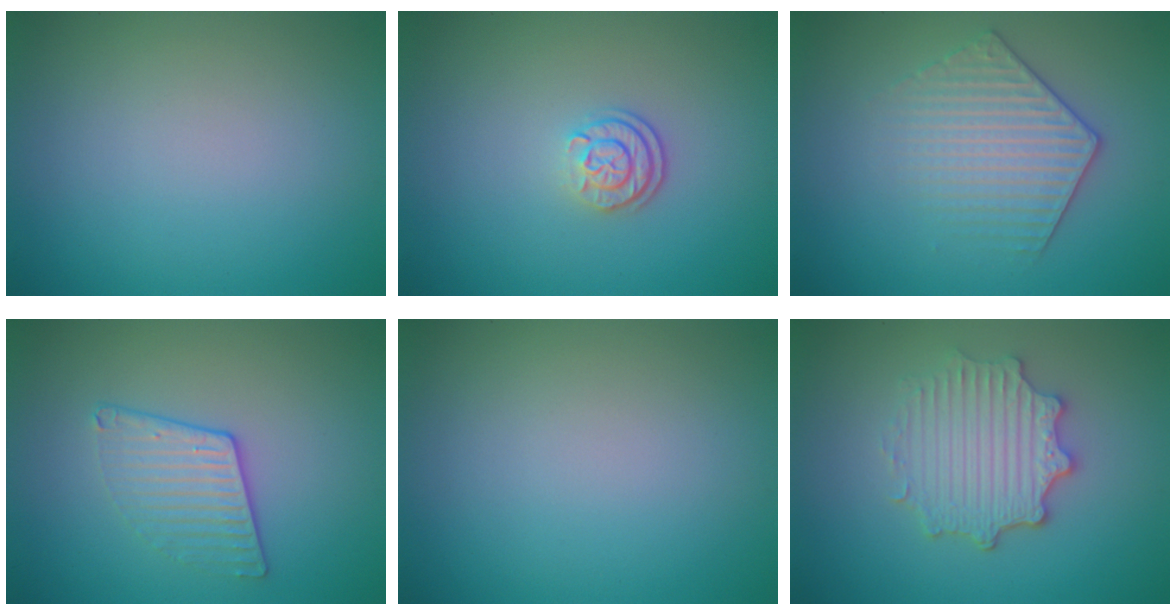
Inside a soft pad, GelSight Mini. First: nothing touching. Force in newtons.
{"total": 2.2, "press": 1.8, "slide": 1.3}
{"total": 3.7, "press": 3.5, "slide": 1.2}
{"total": 2.3, "press": 1.9, "slide": 1.3}
{"total": 0.0}
{"total": 4.4, "press": 3.6, "slide": 2.4}